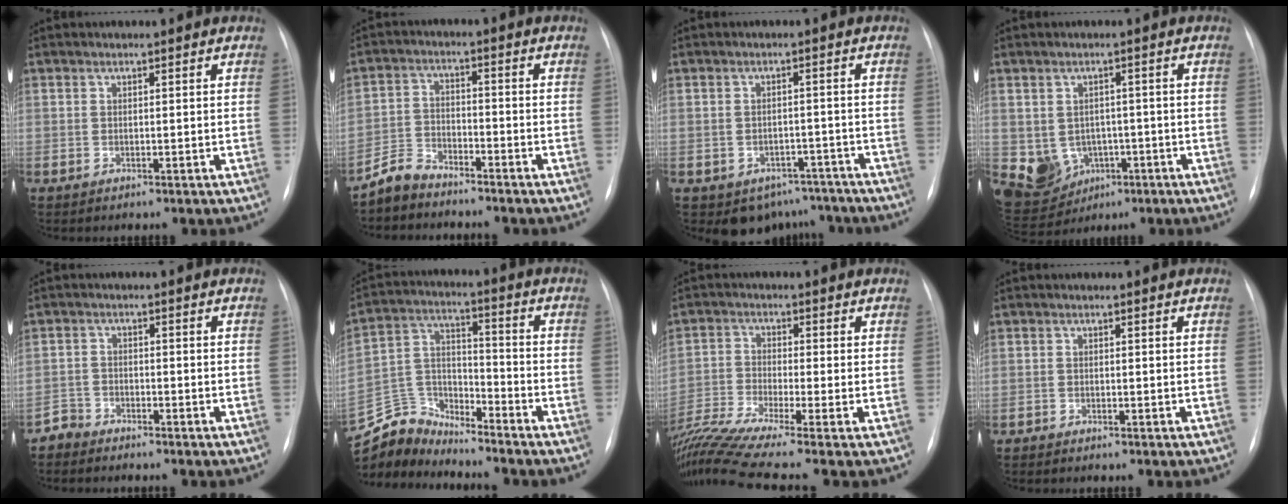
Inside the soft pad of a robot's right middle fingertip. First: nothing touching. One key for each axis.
{"total": 4.5, "fx": -4.2, "fy": 1.4, "fz": 0.2, "tx": -0.009, "ty": -0.008, "tz": -0.084}
{"total": 6.7, "fx": -5.1, "fy": 4.2, "fz": 0.9, "tx": 0.008, "ty": 0.017, "tz": -0.061}
{"total": 10.5, "fx": -3.2, "fy": 9.0, "fz": 4.3, "tx": -0.104, "ty": 0.016, "tz": -0.028}
{"total": 2.5, "fx": -2.3, "fy": 0.5, "fz": -0.8, "tx": 0.014, "ty": -0.007, "tz": -0.046}
{"total": 9.7, "fx": -9.6, "fy": 1.1, "fz": -1.0, "tx": 0.011, "ty": 0.035, "tz": -0.190}
{"total": 12.4, "fx": -9.7, "fy": -1.5, "fz": 7.5, "tx": -0.158, "ty": -0.012, "tz": -0.175}
{"total": 1.1, "fx": -1.0, "fy": 0.0, "fz": 0.4, "tx": -0.011, "ty": -0.005, "tz": -0.013}